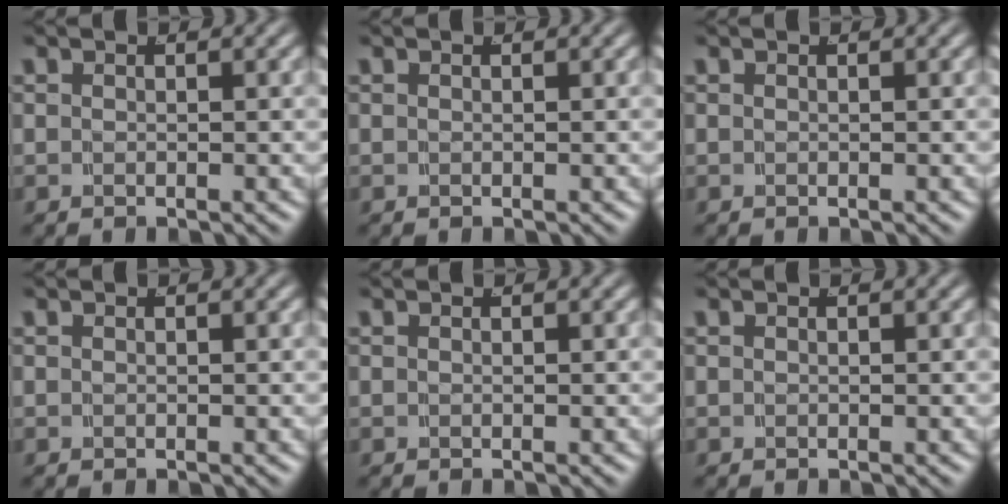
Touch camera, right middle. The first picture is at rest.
{"total": 0.0}
{"total": 0.0}
{"total": 0.0}
{"total": 0.0}
{"total": 0.0}